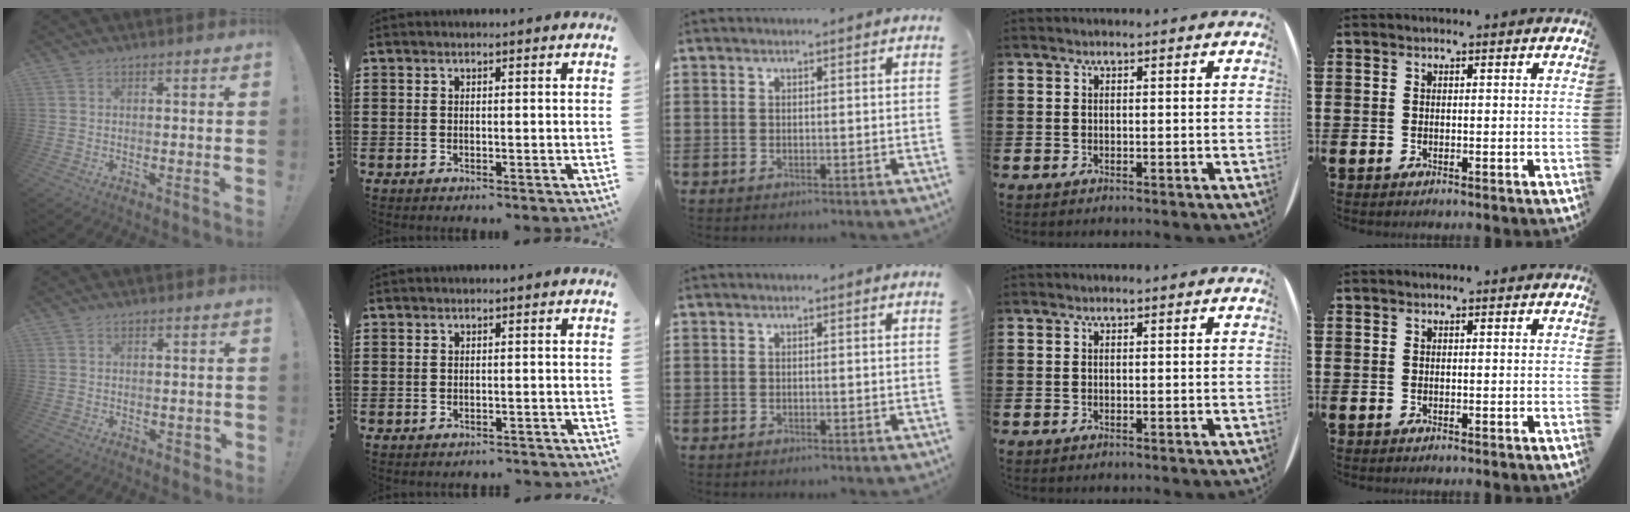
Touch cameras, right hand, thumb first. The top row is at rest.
{"thumb": {"total": 1.9, "force": [0.2, 1.5, 1.1], "torque": [-0.006, 0.001, 0.002]}, "index": {"total": 0.8, "force": [-0.7, -0.2, -0.1], "torque": [0.003, -0.001, -0.016]}}